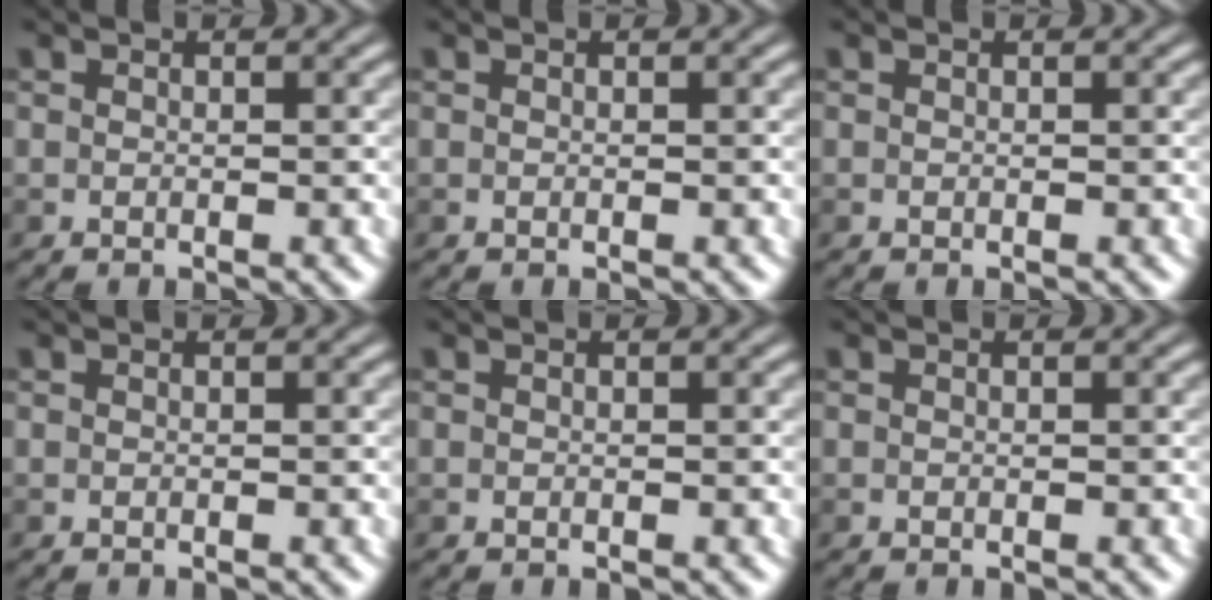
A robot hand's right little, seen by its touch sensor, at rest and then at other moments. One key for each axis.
{"total": 0.0}
{"total": 0.0}
{"total": 0.0}
{"total": 0.0}
{"total": 0.0}